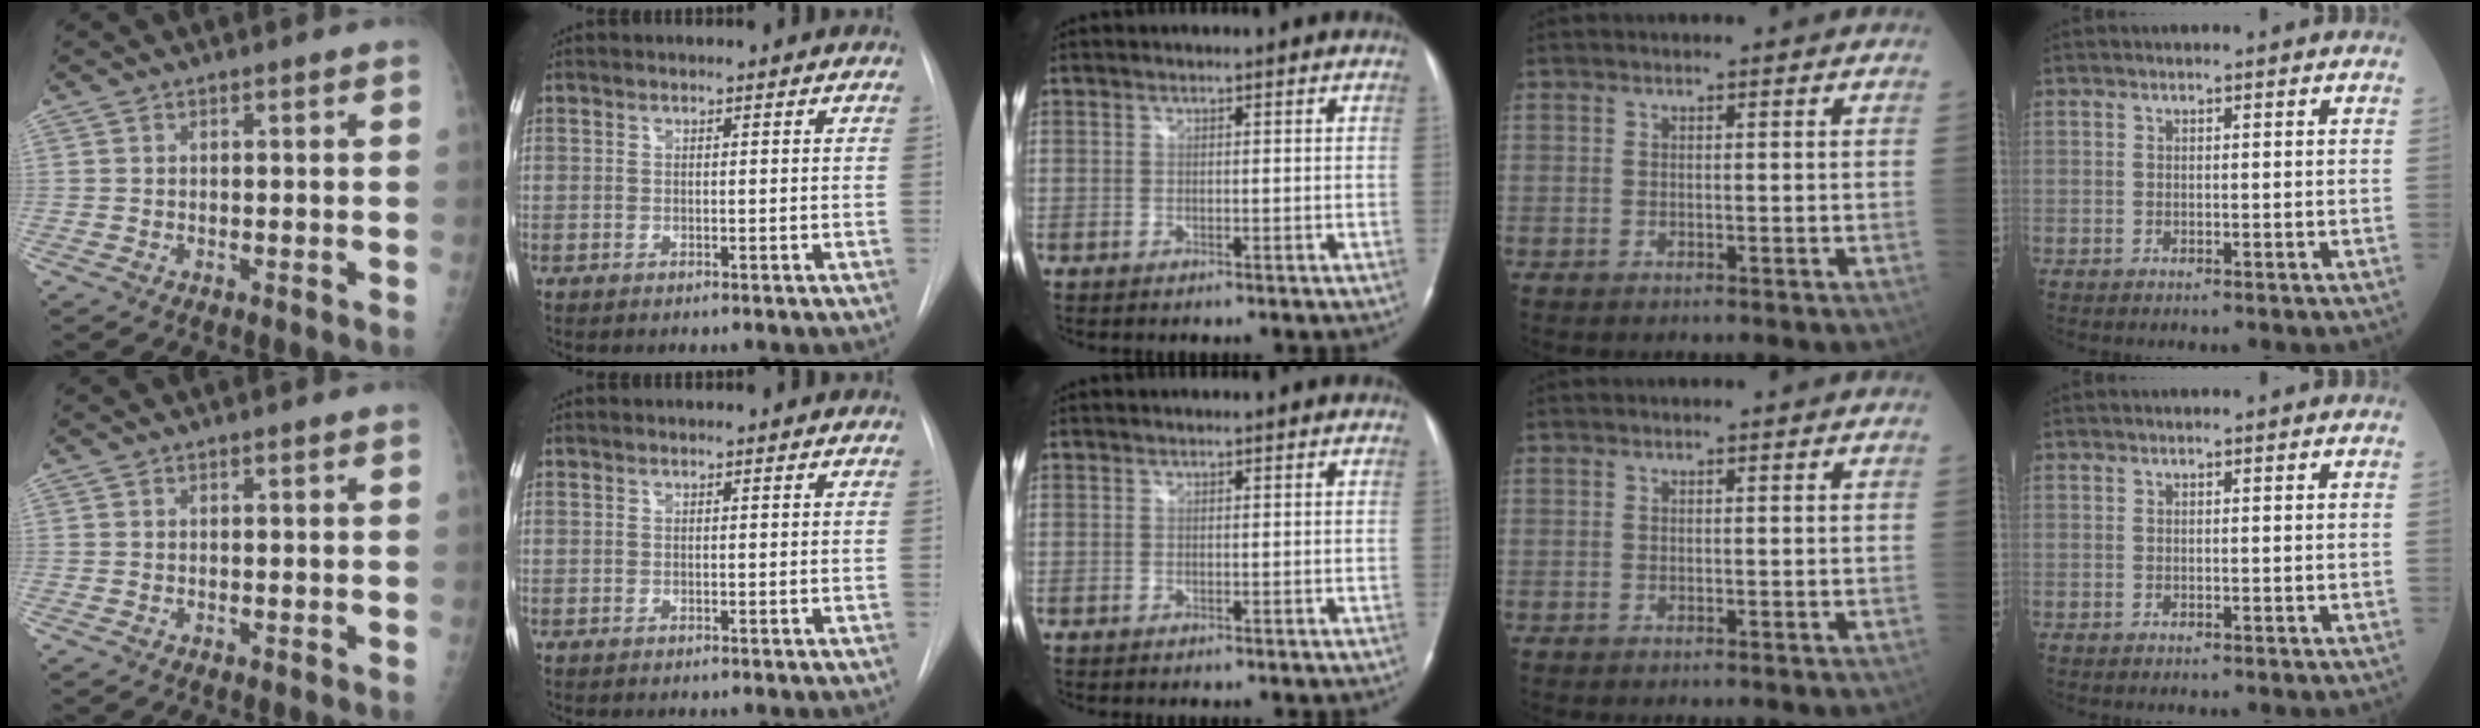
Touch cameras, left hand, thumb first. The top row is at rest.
{}